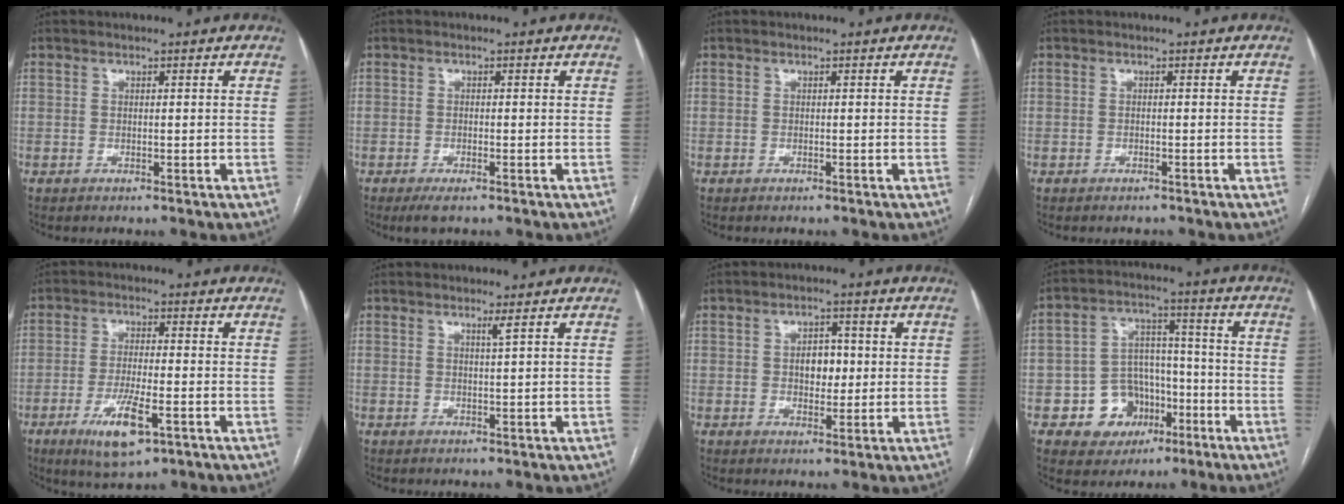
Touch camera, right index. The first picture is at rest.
{"total": 2.5, "force": [-1.6, 0.6, 1.8], "torque": [-0.034, -0.004, -0.025]}
{"total": 0.0}
{"total": 1.0, "force": [-0.9, 0.3, 0.1], "torque": [-0.007, 0.000, -0.013]}
{"total": 8.5, "force": [-3.9, 2.0, 7.3], "torque": [-0.139, -0.016, -0.061]}
{"total": 1.0, "force": [0.5, -0.4, 0.7], "torque": [-0.023, -0.009, 0.014]}
{"total": 4.3, "force": [0.3, 2.8, 3.3], "torque": [-0.047, 0.010, 0.009]}
{"total": 10.1, "force": [-4.2, 8.5, 3.3], "torque": [-0.046, 0.031, -0.058]}